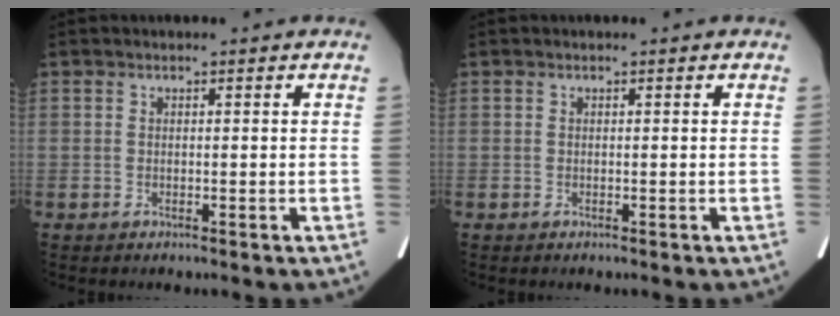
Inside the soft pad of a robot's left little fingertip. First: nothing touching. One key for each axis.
{"total": 0.0}